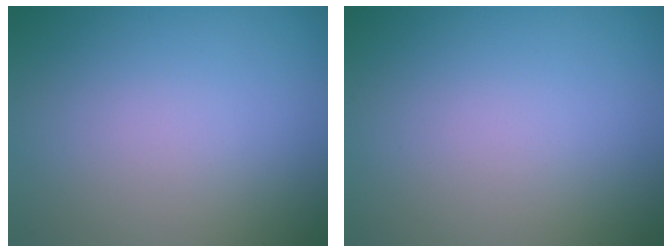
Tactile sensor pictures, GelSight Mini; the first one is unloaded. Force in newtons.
{"total": 0.0}